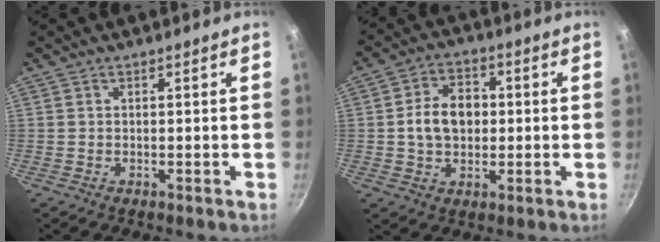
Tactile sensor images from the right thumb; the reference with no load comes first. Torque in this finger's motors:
{"motor_torque": [-0.13, 0.32, 0.55, -0.37, 0.21]}